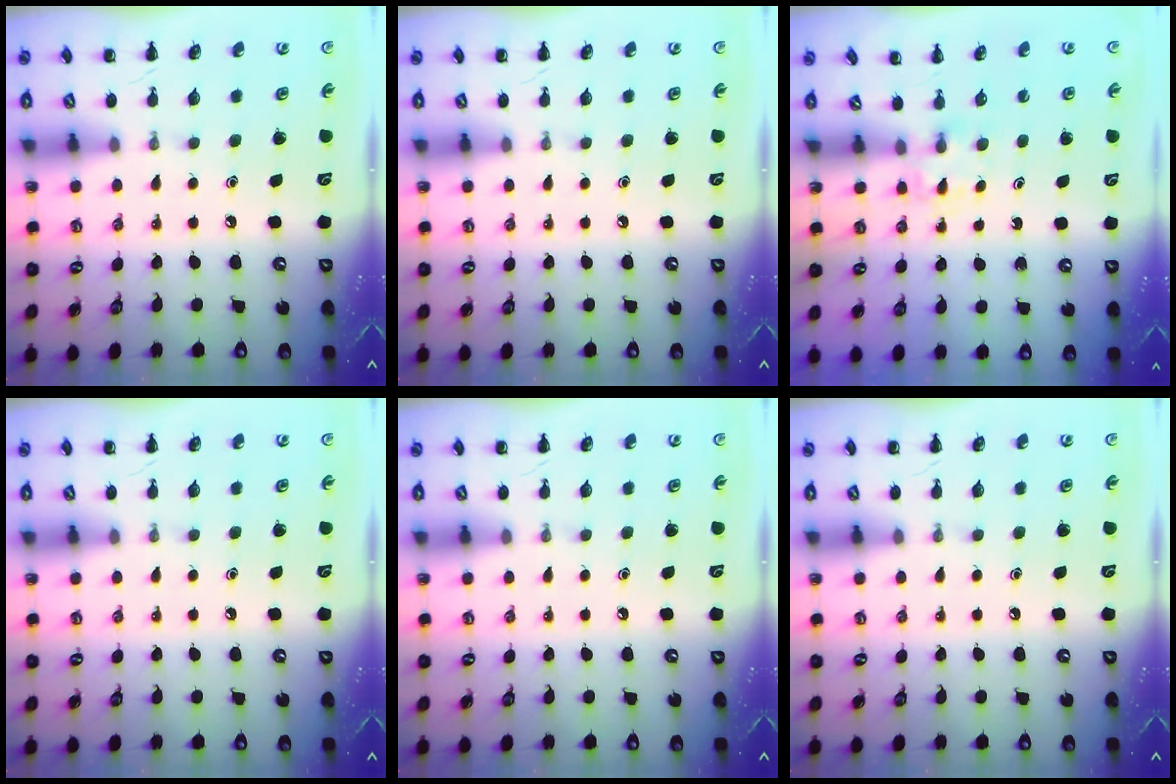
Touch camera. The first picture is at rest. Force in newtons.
{"total": 0.0}
{"total": 2.4, "press": 2.3, "slide": 0.9}
{"total": 0.0}
{"total": 0.0}
{"total": 0.0}